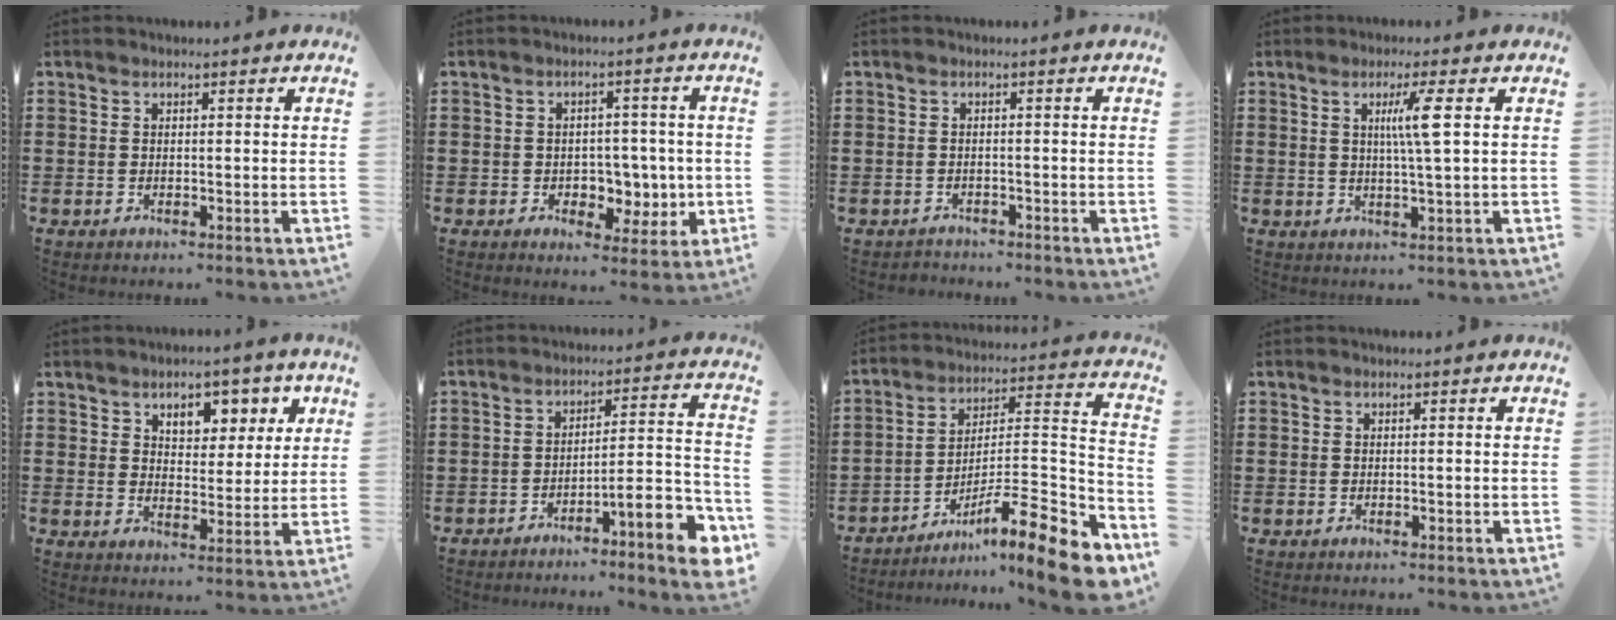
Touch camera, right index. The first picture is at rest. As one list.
[{"total": 4.7, "force": [-0.1, 4.1, 2.4], "torque": [-0.035, 0.003, -0.009]}, {"total": 1.0, "force": [-0.9, 0.5, -0.2], "torque": [0.000, 0.006, -0.021]}, {"total": 5.0, "force": [1.2, -0.5, 4.8], "torque": [-0.094, -0.003, 0.014]}, {"total": 5.4, "force": [3.3, 3.5, 2.3], "torque": [-0.042, -0.007, 0.052]}, {"total": 7.5, "force": [-4.7, 1.0, 5.8], "torque": [-0.085, -0.010, -0.089]}, {"total": 13.7, "force": [-9.1, 2.2, 9.9], "torque": [-0.129, 0.023, -0.164]}, {"total": 0.0}]